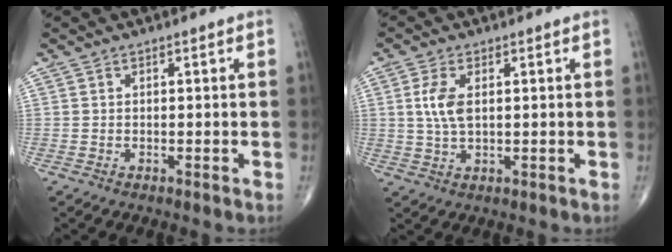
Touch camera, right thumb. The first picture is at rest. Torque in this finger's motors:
{"motor_torque": [0.05, 0.04, 0.47, 0.17, 0.02]}